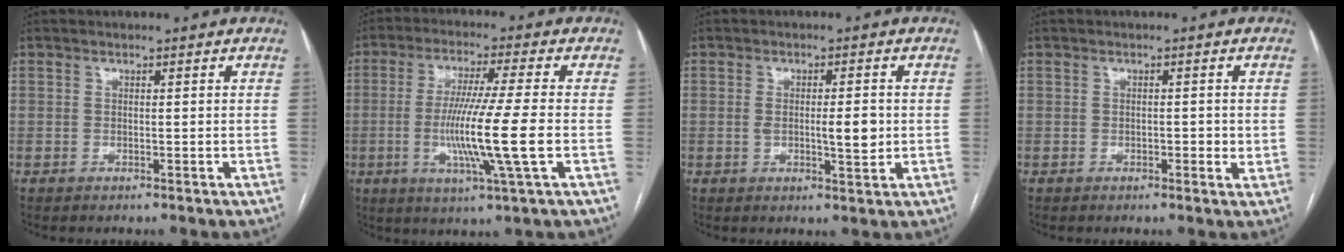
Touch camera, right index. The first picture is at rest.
{"total": 12.3, "force": [-2.2, -1.2, 12.0], "torque": [-0.235, -0.019, -0.044]}
{"total": 4.5, "force": [-0.1, 0.9, 4.4], "torque": [-0.070, 0.000, 0.002]}
{"total": 2.0, "force": [-0.3, 0.8, 1.8], "torque": [-0.028, 0.001, -0.003]}